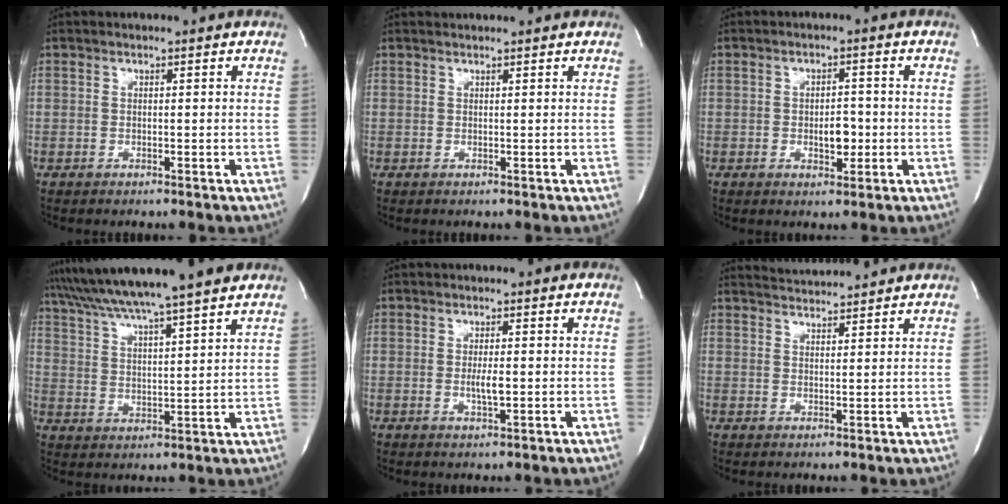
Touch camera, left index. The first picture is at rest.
{"total": 1.9, "force": [1.8, 0.0, 0.3], "torque": [-0.005, 0.018, 0.029]}
{"total": 3.4, "force": [-0.7, 1.8, 2.9], "torque": [-0.041, 0.002, -0.008]}
{"total": 16.5, "force": [14.3, -0.8, 8.2], "torque": [-0.149, 0.022, 0.219]}
{"total": 2.4, "force": [-0.4, 0.4, 2.4], "torque": [-0.050, -0.004, -0.006]}
{"total": 5.0, "force": [5.0, -0.4, 0.5], "torque": [-0.018, 0.019, 0.078]}